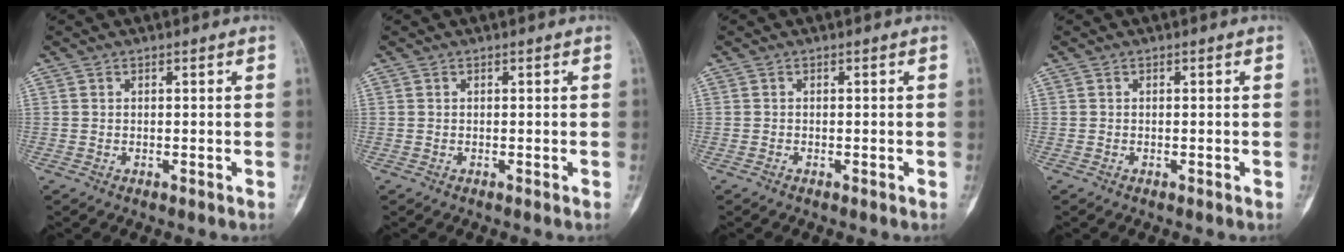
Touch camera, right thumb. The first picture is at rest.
{"total": 0.0}
{"total": 0.0}
{"total": 0.0}